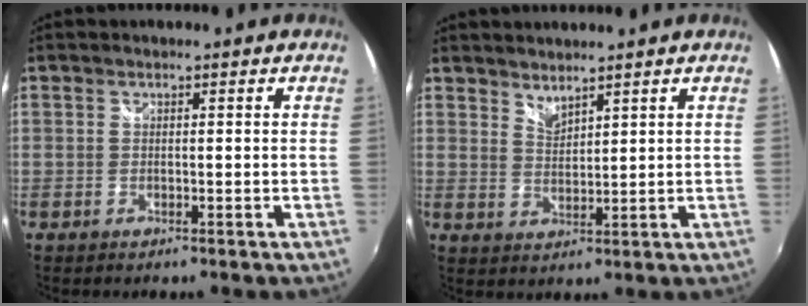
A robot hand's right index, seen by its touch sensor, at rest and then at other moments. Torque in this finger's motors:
{"motor_torque": [-0.11, 0.11, -0.01, 0.00]}